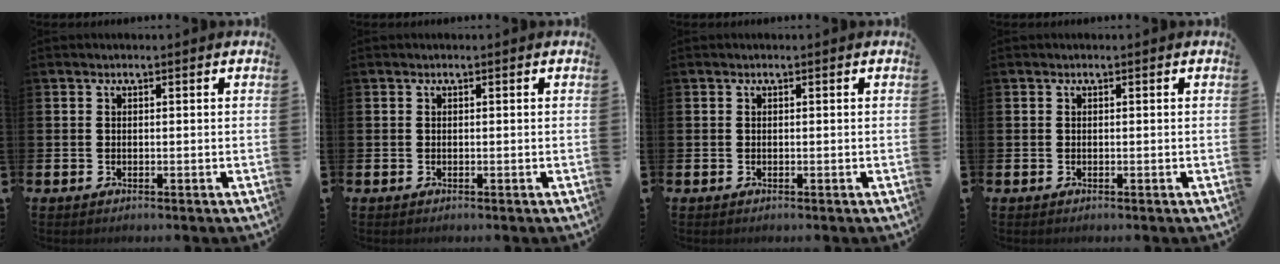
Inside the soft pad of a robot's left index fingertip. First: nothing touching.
{"total": 0.0}
{"total": 0.0}
{"total": 0.0}